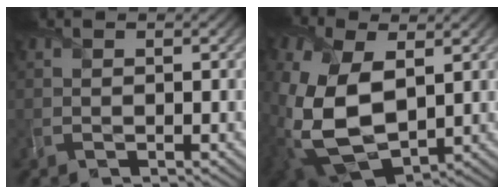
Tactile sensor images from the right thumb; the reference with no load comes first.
{"total": 16.8, "force": [-0.1, 10.9, 12.9], "torque": [-0.308, -0.044, 0.021]}